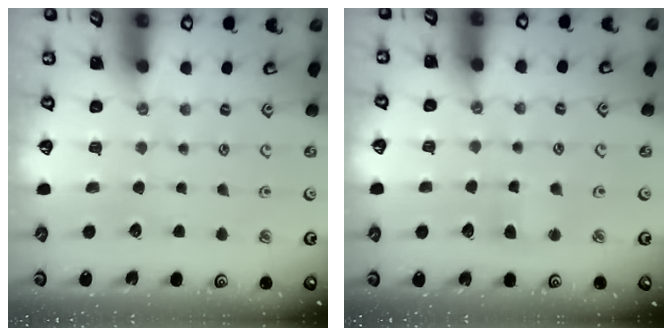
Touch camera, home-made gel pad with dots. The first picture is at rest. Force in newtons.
{"total": 3.2, "press": 3.1, "slide": 0.7}